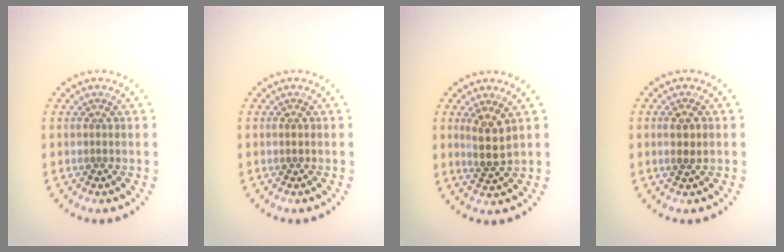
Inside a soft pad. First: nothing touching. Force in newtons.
{"total": 0.6, "press": 0.5, "slide": 0.2}
{"total": 2.7, "press": 2.1, "slide": 1.6}
{"total": 1.1, "press": 1.0, "slide": 0.4}